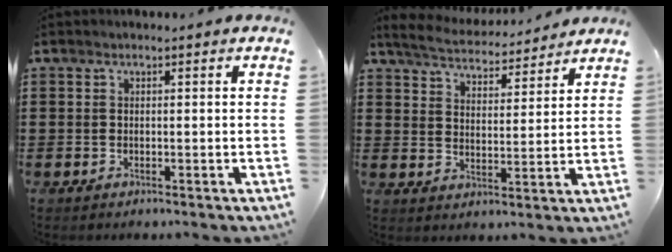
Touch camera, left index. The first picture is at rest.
{"total": 4.8, "force": [4.8, 0.1, 0.6], "torque": [-0.038, -0.033, 0.080]}